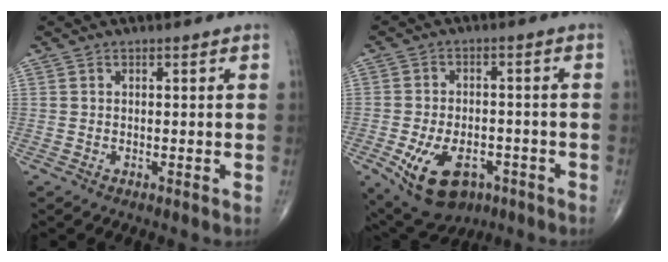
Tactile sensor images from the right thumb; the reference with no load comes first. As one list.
[{"total": 12.5, "force": [-5.5, 7.5, 8.4], "torque": [-0.136, 0.015, -0.076]}]